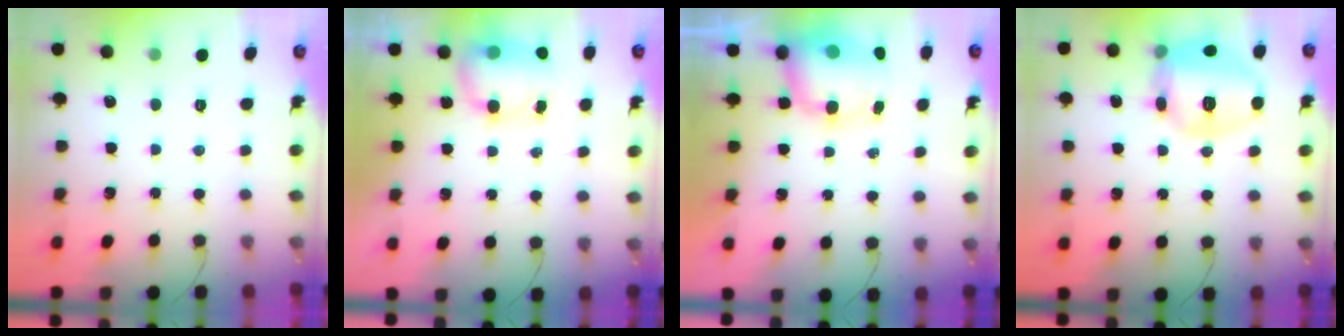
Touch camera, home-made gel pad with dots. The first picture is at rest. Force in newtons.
{"total": 10.6, "press": 8.6, "slide": 6.3}
{"total": 9.6, "press": 9.3, "slide": 2.6}
{"total": 16.5, "press": 16.5, "slide": 1.3}